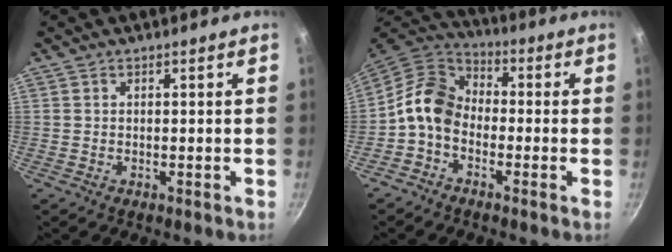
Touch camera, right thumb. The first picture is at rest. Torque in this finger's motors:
{"motor_torque": [0.31, 0.12, 0.62, -0.75, 0.09]}